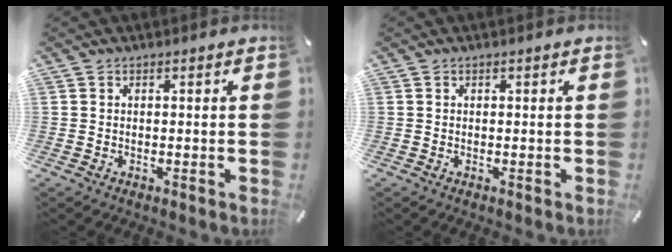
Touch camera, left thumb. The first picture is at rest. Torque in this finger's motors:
{"motor_torque": [0.00, 0.00, 0.03, 0.04, 0.00]}